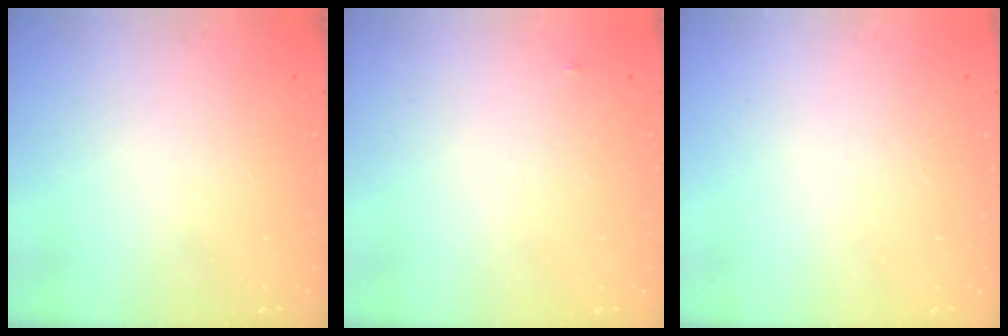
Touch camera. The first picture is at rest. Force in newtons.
{"total": 2.6, "press": 2.6, "slide": 0.2}
{"total": 1.5, "press": 1.5, "slide": 0.1}